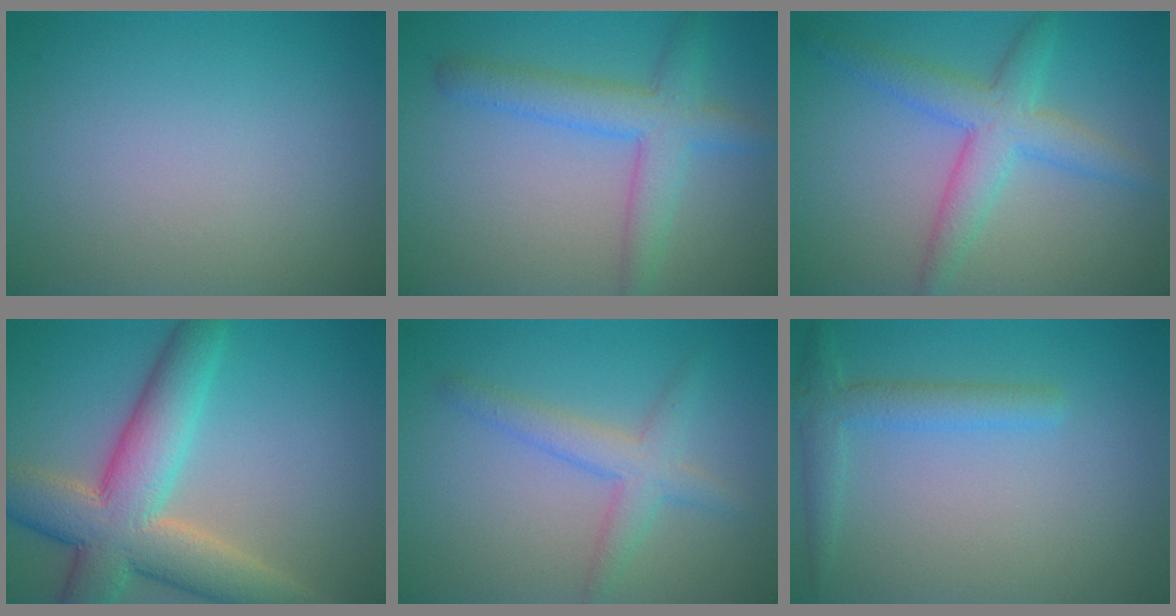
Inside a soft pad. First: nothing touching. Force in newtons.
{"total": 4.6, "press": 4.6, "slide": 0.1}
{"total": 4.6, "press": 4.6, "slide": 0.0}
{"total": 9.6, "press": 9.6, "slide": 0.7}
{"total": 3.0, "press": 3.0, "slide": 0.1}
{"total": 2.6, "press": 2.6, "slide": 0.2}